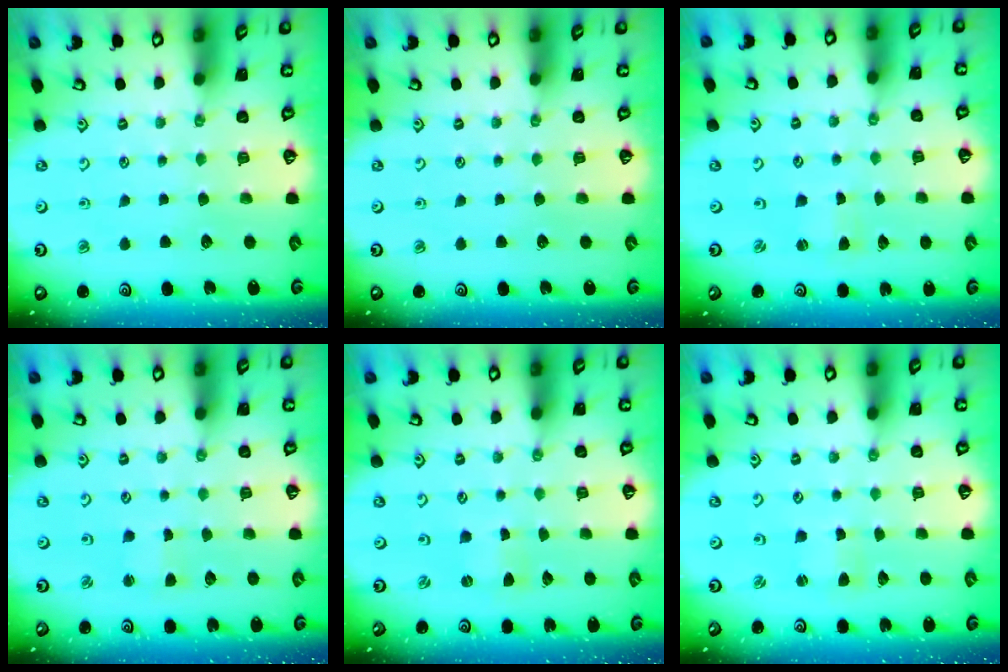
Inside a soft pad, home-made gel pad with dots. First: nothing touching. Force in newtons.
{"total": 0.0}
{"total": 1.3, "press": 1.2, "slide": 0.3}
{"total": 2.3, "press": 2.3, "slide": 0.3}
{"total": 0.0}
{"total": 1.1, "press": 1.1, "slide": 0.2}